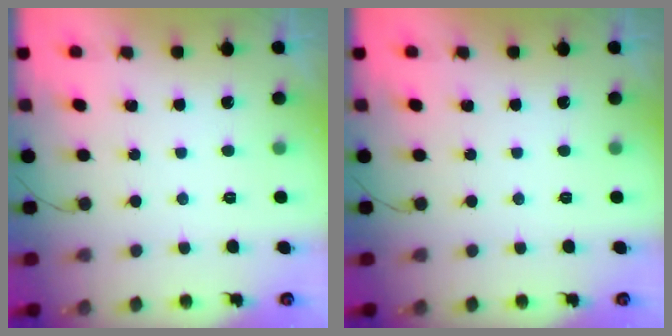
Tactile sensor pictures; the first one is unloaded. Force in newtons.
{"total": 0.0}